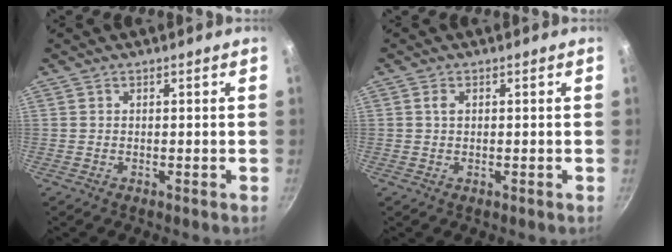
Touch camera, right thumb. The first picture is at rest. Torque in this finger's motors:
{"motor_torque": [-0.02, 0.50, 0.04, 0.16, 0.05]}